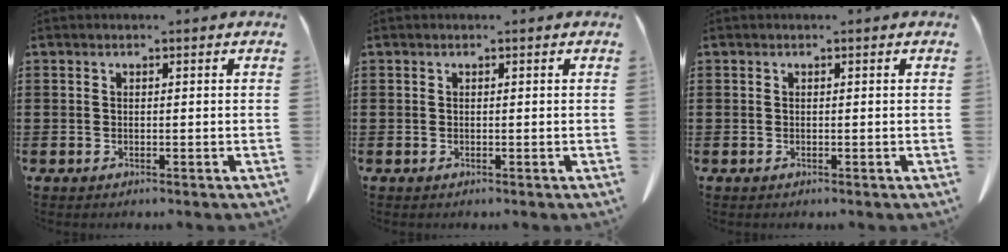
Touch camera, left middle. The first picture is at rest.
{"total": 0.0}
{"total": 0.0}